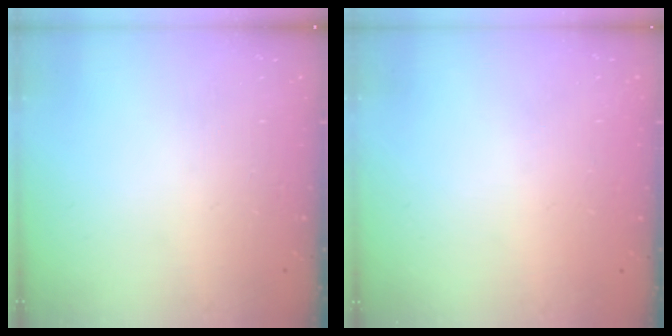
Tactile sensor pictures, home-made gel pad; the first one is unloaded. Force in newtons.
{"total": 0.6, "press": 0.6, "slide": 0.0}